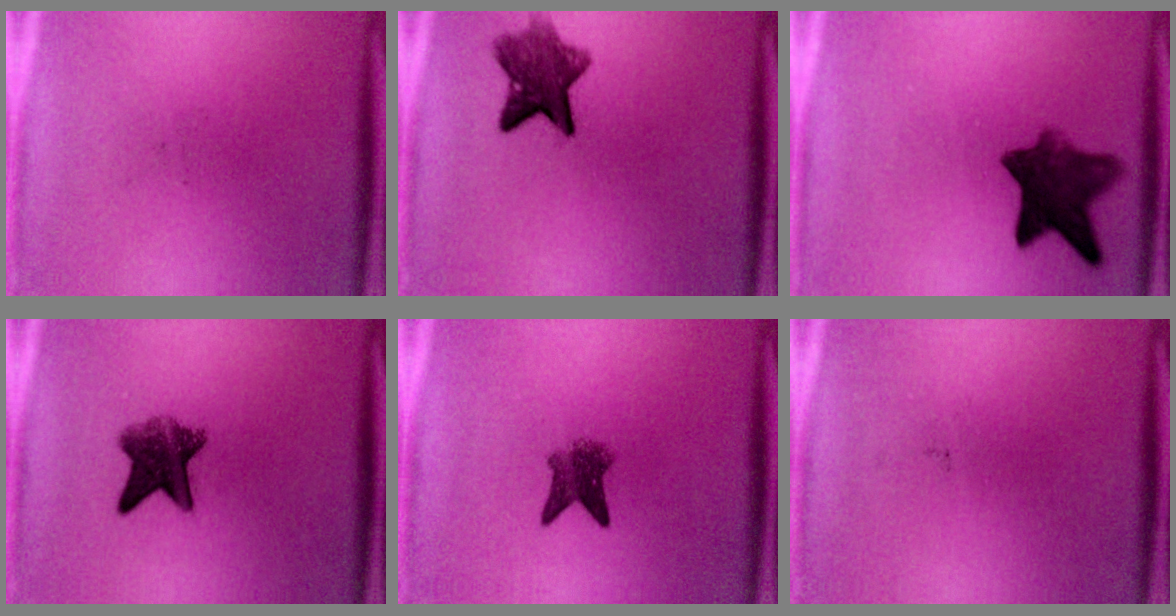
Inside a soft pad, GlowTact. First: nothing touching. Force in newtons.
{"total": 7.2}
{"total": 9.1}
{"total": 7.0}
{"total": 3.9}
{"total": 0.0}